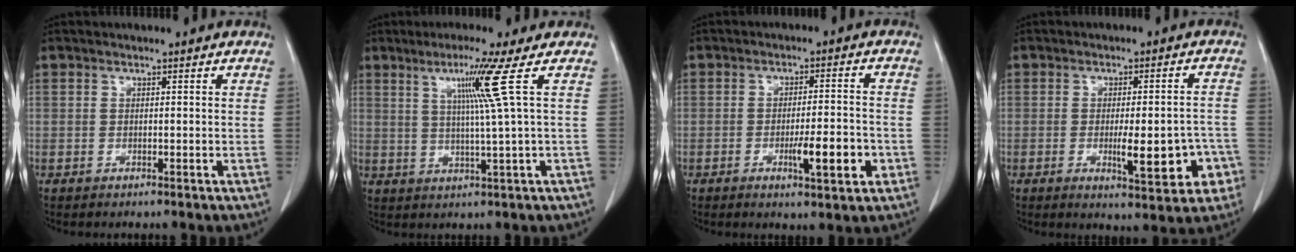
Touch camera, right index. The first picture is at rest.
{"total": 7.3, "force": [2.9, -2.8, 6.2], "torque": [-0.114, -0.009, 0.058]}
{"total": 7.2, "force": [-2.7, 1.0, 6.6], "torque": [-0.100, -0.005, -0.036]}
{"total": 9.6, "force": [-3.2, 2.3, 8.7], "torque": [-0.109, 0.005, -0.035]}